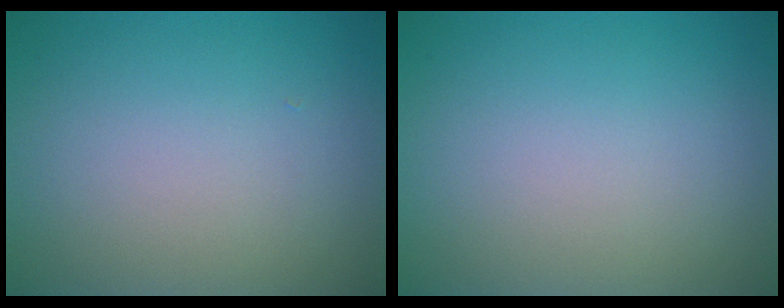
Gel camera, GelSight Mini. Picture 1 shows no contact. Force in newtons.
{"total": 0.0}